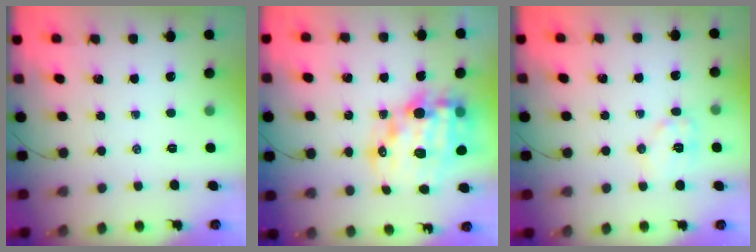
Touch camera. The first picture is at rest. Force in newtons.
{"total": 19.2, "press": 18.8, "slide": 4.1}
{"total": 8.6, "press": 8.6, "slide": 0.3}